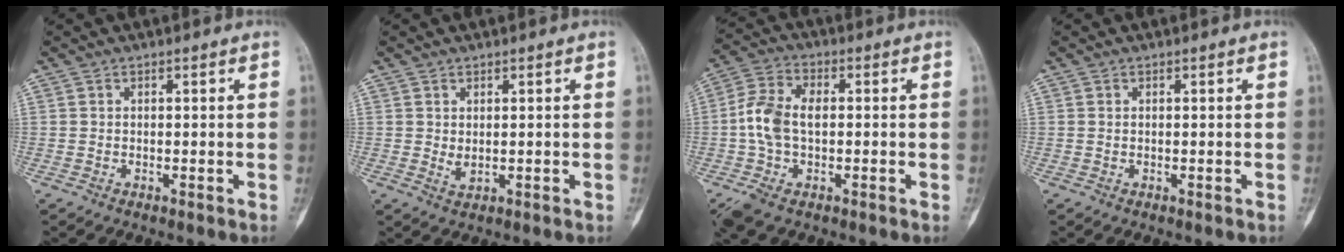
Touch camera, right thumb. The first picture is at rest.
{"total": 1.6, "force": [0.2, 0.8, 1.4], "torque": [-0.025, -0.006, 0.010]}
{"total": 11.3, "force": [-1.1, 6.4, 9.3], "torque": [-0.196, 0.016, -0.023]}
{"total": 0.0}